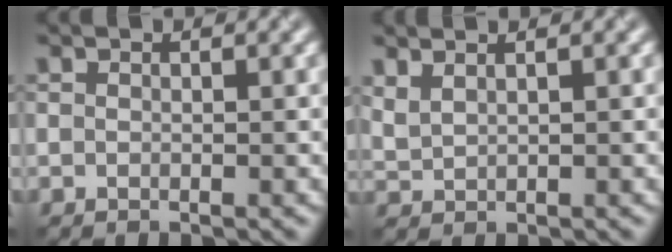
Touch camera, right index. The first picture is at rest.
{"total": 1.9, "force": [1.4, 0.7, 1.0], "torque": [-0.027, 0.004, 0.033]}